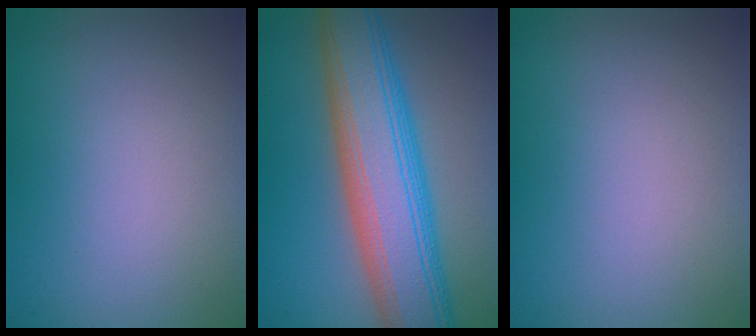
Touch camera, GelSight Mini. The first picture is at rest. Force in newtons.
{"total": 10.3, "press": 10.3, "slide": 0.6}
{"total": 0.0}